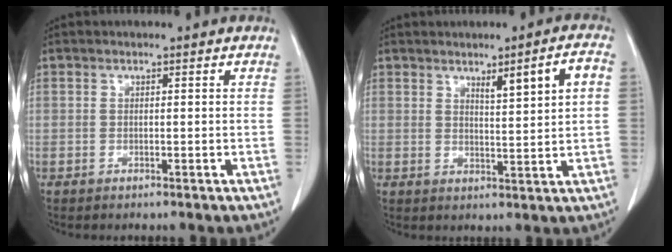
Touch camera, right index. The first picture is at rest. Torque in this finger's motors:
{"motor_torque": [0.15, 0.14, 0.09, 0.03]}